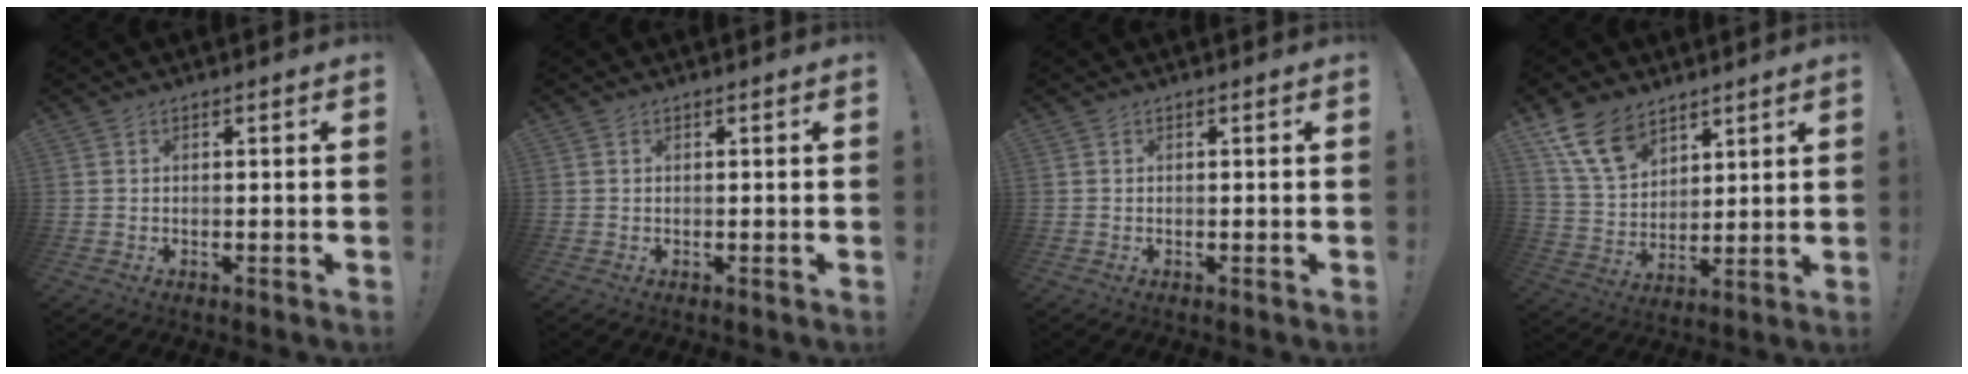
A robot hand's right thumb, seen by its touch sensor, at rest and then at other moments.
{"total": 0.0}
{"total": 0.0}
{"total": 13.7, "force": [9.3, 7.8, 6.4], "torque": [-0.115, -0.046, 0.179]}